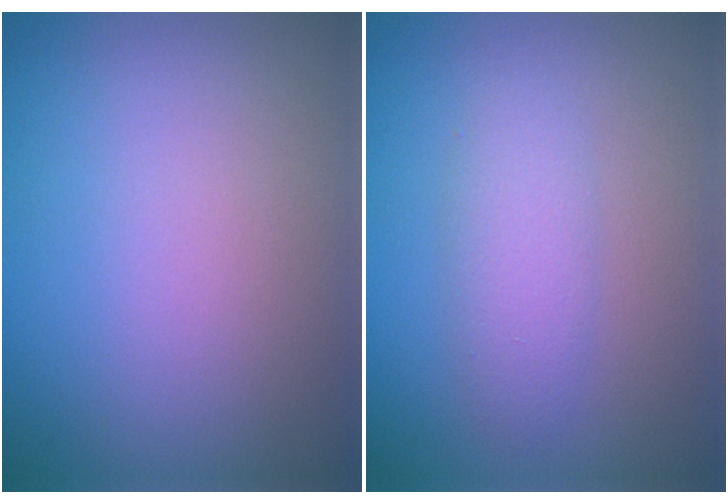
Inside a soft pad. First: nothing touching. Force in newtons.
{"total": 2.3, "press": 2.3, "slide": 0.1}